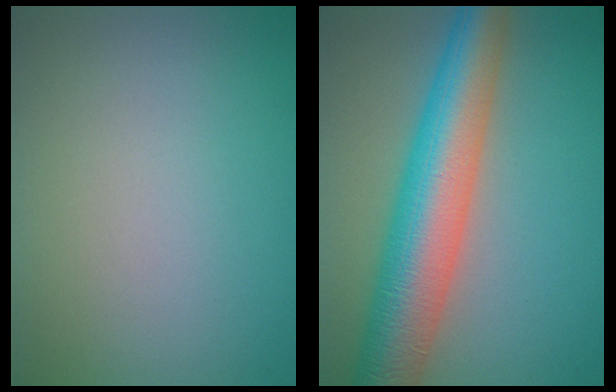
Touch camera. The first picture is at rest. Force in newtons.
{"total": 9.7, "press": 9.7, "slide": 0.3}